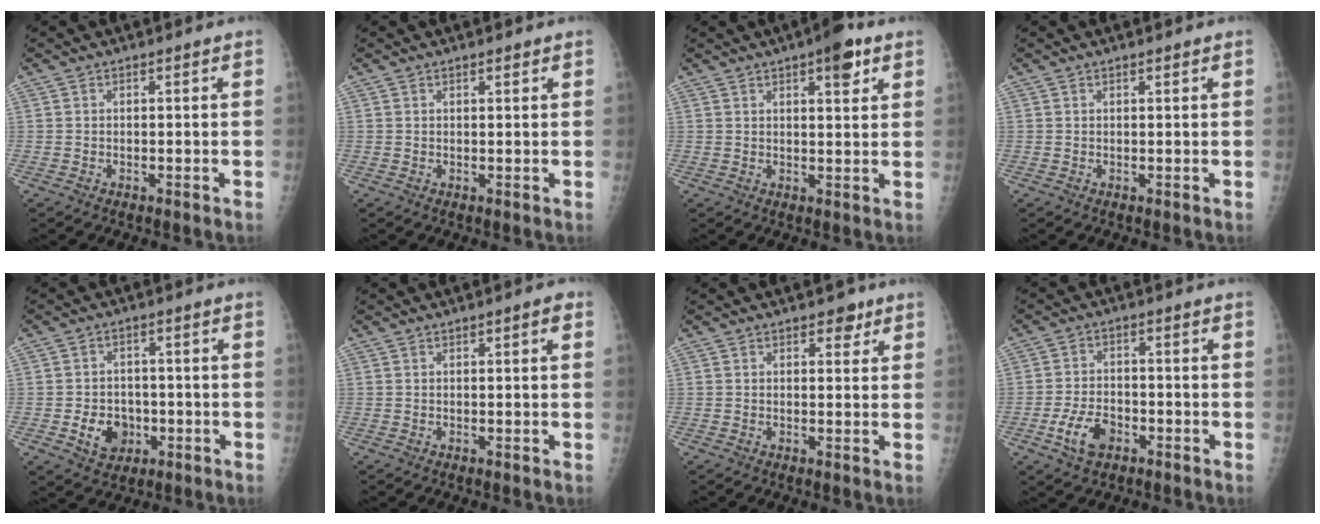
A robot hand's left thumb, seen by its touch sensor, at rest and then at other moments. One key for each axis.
{"total": 1.0, "fx": 0.7, "fy": 0.3, "fz": 0.7, "tx": -0.010, "ty": -0.002, "tz": 0.010}
{"total": 6.8, "fx": 3.6, "fy": 2.3, "fz": 5.2, "tx": -0.057, "ty": -0.011, "tz": 0.045}
{"total": 0.7, "fx": 0.4, "fy": 0.1, "fz": 0.5, "tx": -0.007, "ty": 0.000, "tz": 0.006}
{"total": 7.4, "fx": -1.7, "fy": 6.2, "fz": 3.6, "tx": -0.025, "ty": 0.009, "tz": -0.020}
{"total": 2.1, "fx": 0.8, "fy": 0.4, "fz": 1.9, "tx": -0.024, "ty": 0.002, "tz": 0.009}
{"total": 3.2, "fx": 1.9, "fy": 1.7, "fz": 1.8, "tx": -0.006, "ty": -0.007, "tz": 0.023}
{"total": 6.7, "fx": -3.1, "fy": 4.1, "fz": 4.3, "tx": -0.078, "ty": 0.017, "tz": -0.055}